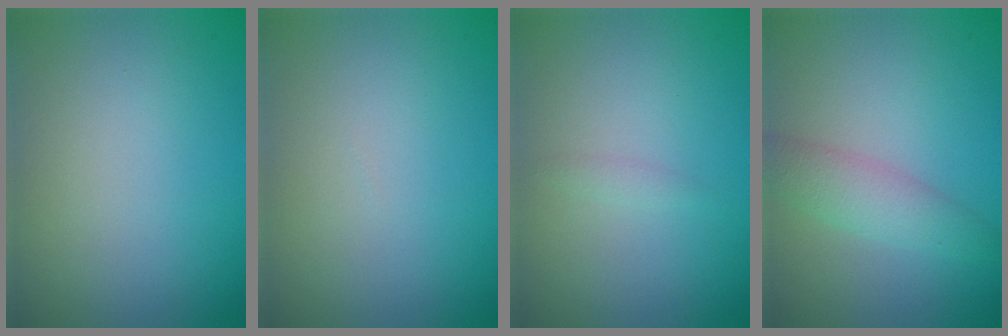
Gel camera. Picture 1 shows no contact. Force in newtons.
{"total": 0.0}
{"total": 0.6, "press": 0.6, "slide": 0.0}
{"total": 2.9, "press": 2.9, "slide": 0.0}